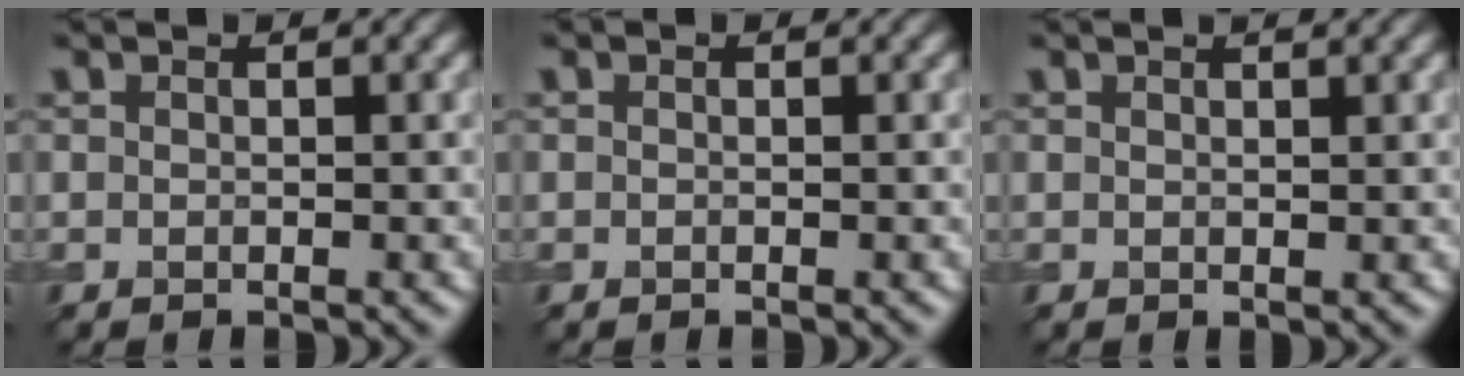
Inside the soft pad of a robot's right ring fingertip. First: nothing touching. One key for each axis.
{"total": 0.0}
{"total": 0.9, "fx": 0.8, "fy": 0.2, "fz": 0.4, "tx": -0.004, "ty": 0.003, "tz": 0.013}